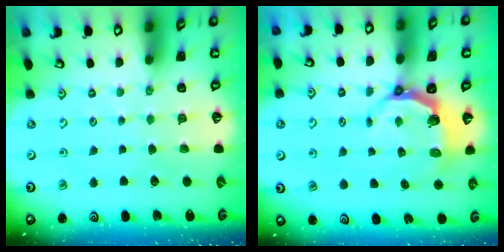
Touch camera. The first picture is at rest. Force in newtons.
{"total": 4.8, "press": 3.3, "slide": 3.4}